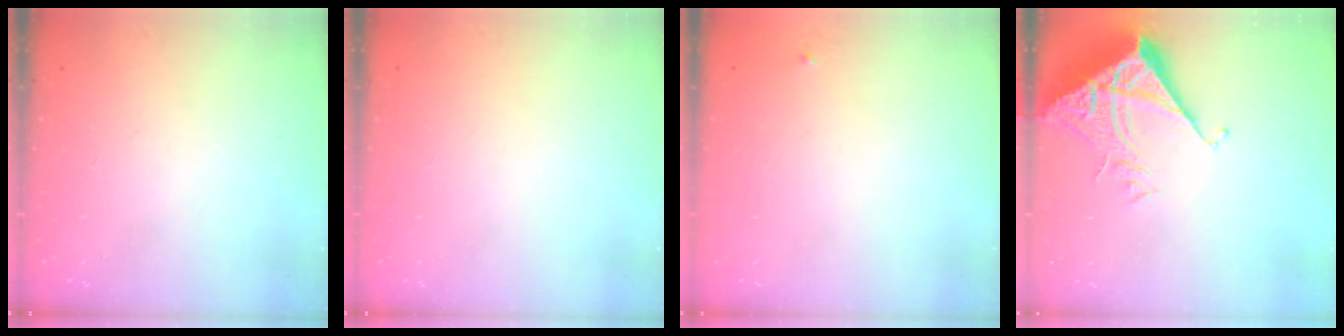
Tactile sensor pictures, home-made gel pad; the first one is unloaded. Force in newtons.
{"total": 0.0}
{"total": 2.3, "press": 2.3, "slide": 0.2}
{"total": 8.4, "press": 8.4, "slide": 1.0}